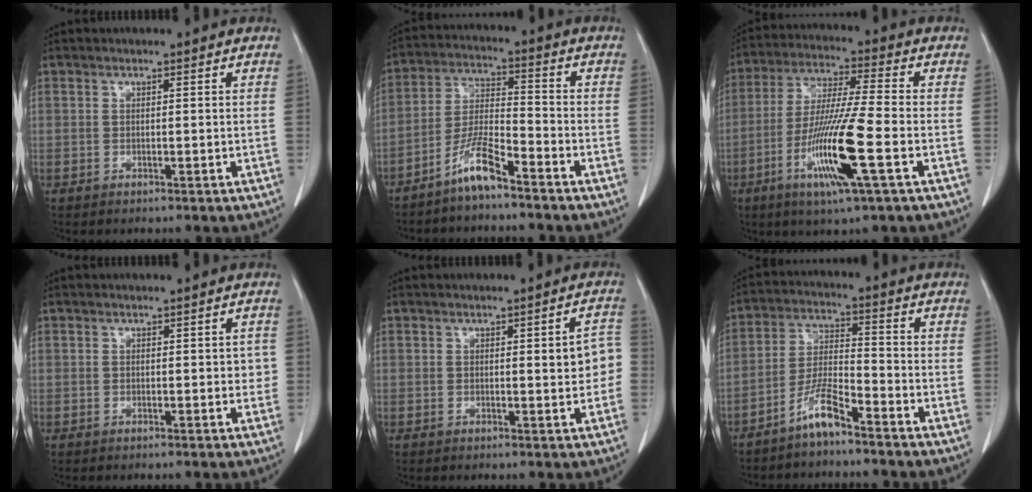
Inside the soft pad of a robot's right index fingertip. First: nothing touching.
{"total": 7.1, "force": [-5.4, 0.6, 4.6], "torque": [-0.099, -0.009, -0.107]}
{"total": 13.9, "force": [-5.0, -0.2, 13.0], "torque": [-0.258, -0.021, -0.096]}
{"total": 1.6, "force": [0.0, 1.0, 1.2], "torque": [-0.009, 0.012, 0.001]}
{"total": 4.5, "force": [0.0, 1.1, 4.3], "torque": [-0.043, 0.011, -0.003]}
{"total": 6.1, "force": [-4.8, 0.4, 3.8], "torque": [-0.082, -0.007, -0.095]}